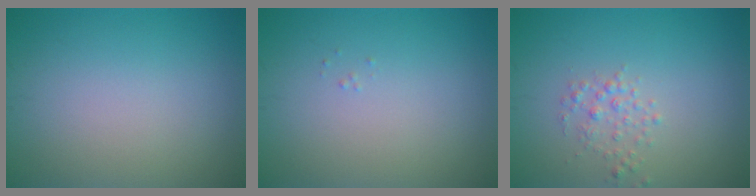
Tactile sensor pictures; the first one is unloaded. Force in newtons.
{"total": 0.0}
{"total": 1.5, "press": 1.5, "slide": 0.0}